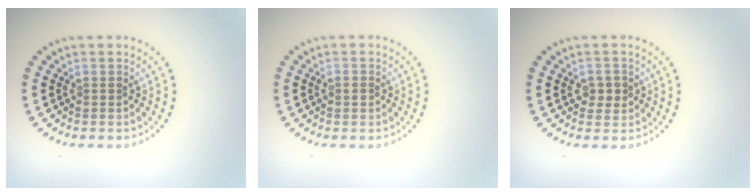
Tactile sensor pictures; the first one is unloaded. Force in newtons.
{"total": 1.0, "press": 1.0, "slide": 0.2}
{"total": 1.9, "press": 1.8, "slide": 0.3}